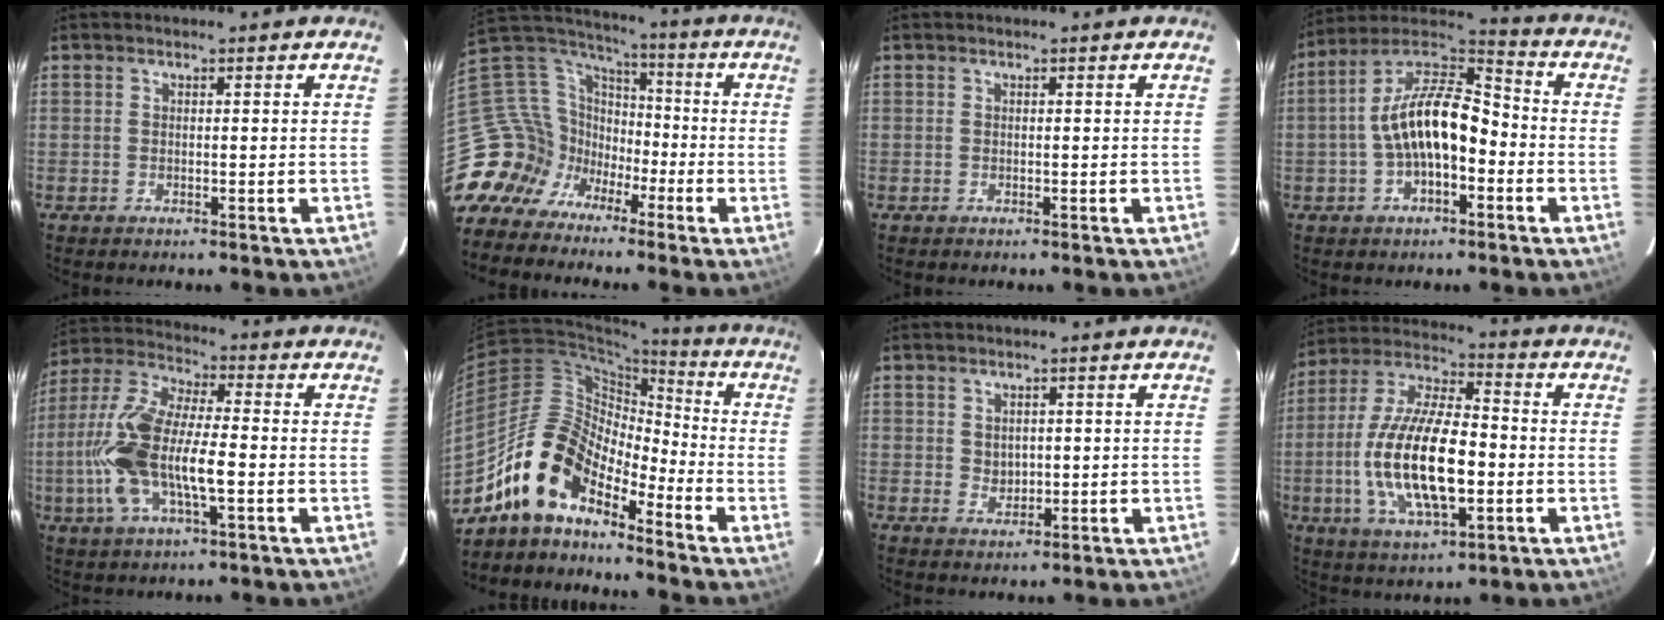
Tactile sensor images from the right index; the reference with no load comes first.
{"total": 16.4, "force": [-9.3, 12.6, 4.7], "torque": [-0.120, 0.040, -0.182]}
{"total": 0.0}
{"total": 14.3, "force": [-2.6, 6.7, 12.3], "torque": [-0.237, 0.023, -0.051]}
{"total": 16.3, "force": [-3.1, 5.8, 14.9], "torque": [-0.316, 0.003, -0.065]}
{"total": 12.6, "force": [-9.9, 5.1, 5.7], "torque": [-0.100, 0.023, -0.200]}
{"total": 2.5, "force": [0.6, 2.1, 1.1], "torque": [-0.015, 0.001, 0.015]}
{"total": 19.0, "force": [-3.4, 7.3, 17.2], "torque": [-0.348, -0.007, -0.061]}